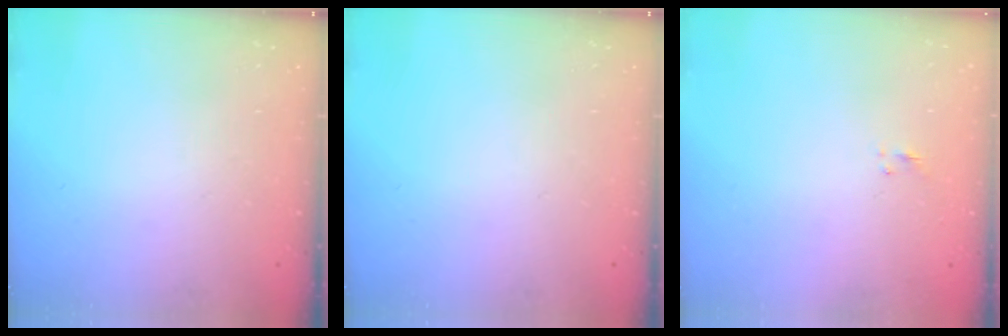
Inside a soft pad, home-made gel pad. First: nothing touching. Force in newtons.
{"total": 0.0}
{"total": 1.3, "press": 1.1, "slide": 0.6}